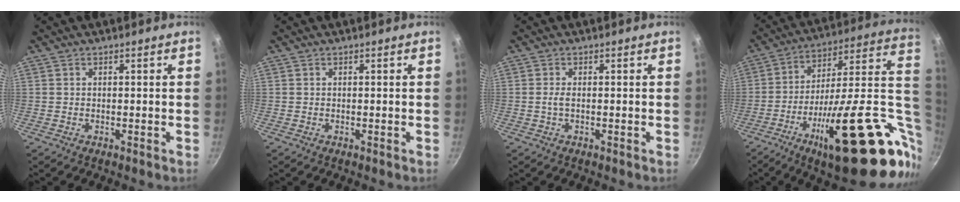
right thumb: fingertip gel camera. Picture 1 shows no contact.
{"total": 0.0}
{"total": 1.3, "force": [-0.2, 0.4, 1.2], "torque": [-0.031, 0.000, -0.005]}
{"total": 35.3, "force": [-8.1, 11.8, 32.2], "torque": [-0.435, 0.012, -0.125]}